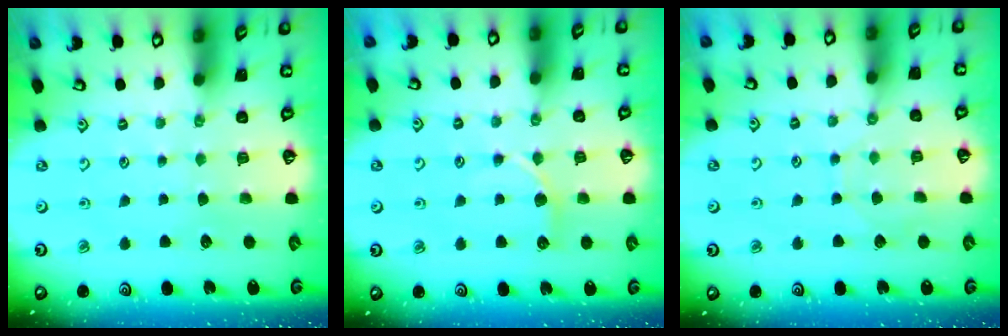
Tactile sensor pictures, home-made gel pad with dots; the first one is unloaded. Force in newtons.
{"total": 6.5, "press": 6.5, "slide": 0.3}
{"total": 3.0, "press": 2.9, "slide": 0.4}